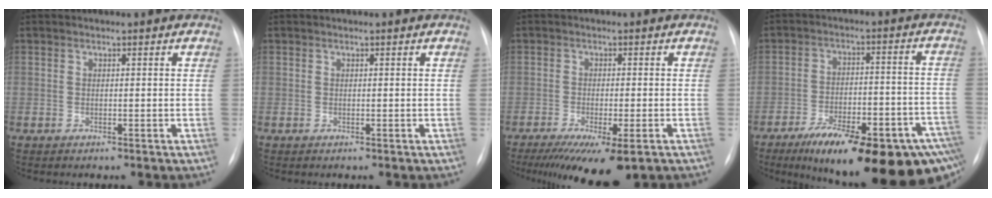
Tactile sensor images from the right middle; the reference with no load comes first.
{"total": 0.0}
{"total": 11.0, "force": [-7.3, 2.3, 7.9], "torque": [-0.123, -0.028, -0.114]}
{"total": 24.1, "force": [-15.9, 6.1, 17.0], "torque": [-0.175, 0.014, -0.224]}